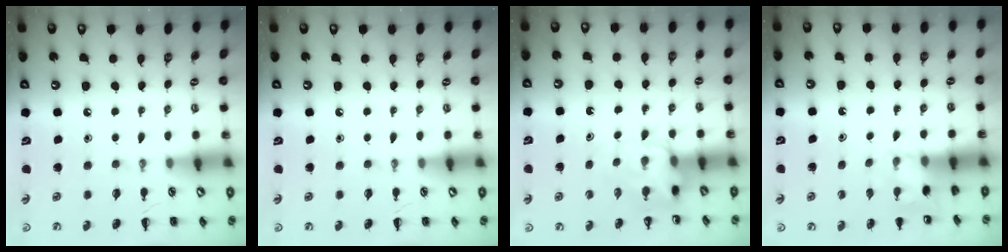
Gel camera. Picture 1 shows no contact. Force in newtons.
{"total": 0.0}
{"total": 5.3, "press": 5.3, "slide": 0.5}
{"total": 4.8, "press": 4.7, "slide": 1.3}